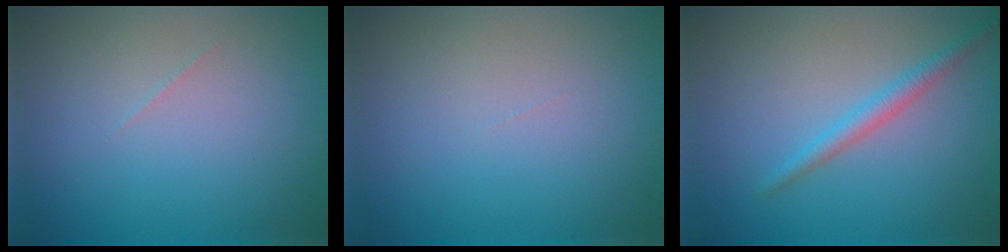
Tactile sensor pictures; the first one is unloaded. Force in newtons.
{"total": 0.0}
{"total": 1.8, "press": 1.8, "slide": 0.1}